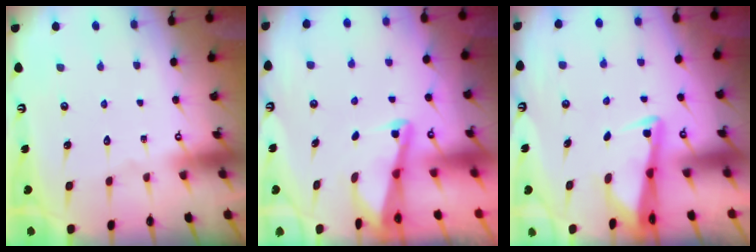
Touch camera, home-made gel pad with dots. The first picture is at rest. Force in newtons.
{"total": 2.3, "press": 2.2, "slide": 0.4}
{"total": 2.5, "press": 2.5, "slide": 0.5}